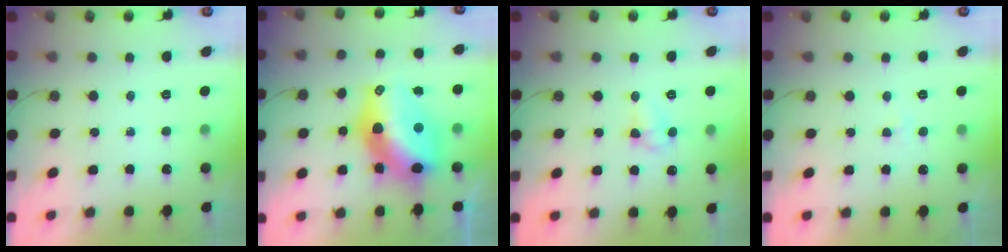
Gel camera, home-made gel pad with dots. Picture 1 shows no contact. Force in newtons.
{"total": 16.3, "press": 16.3, "slide": 1.6}
{"total": 7.1, "press": 7.0, "slide": 0.7}
{"total": 2.1, "press": 1.6, "slide": 1.2}